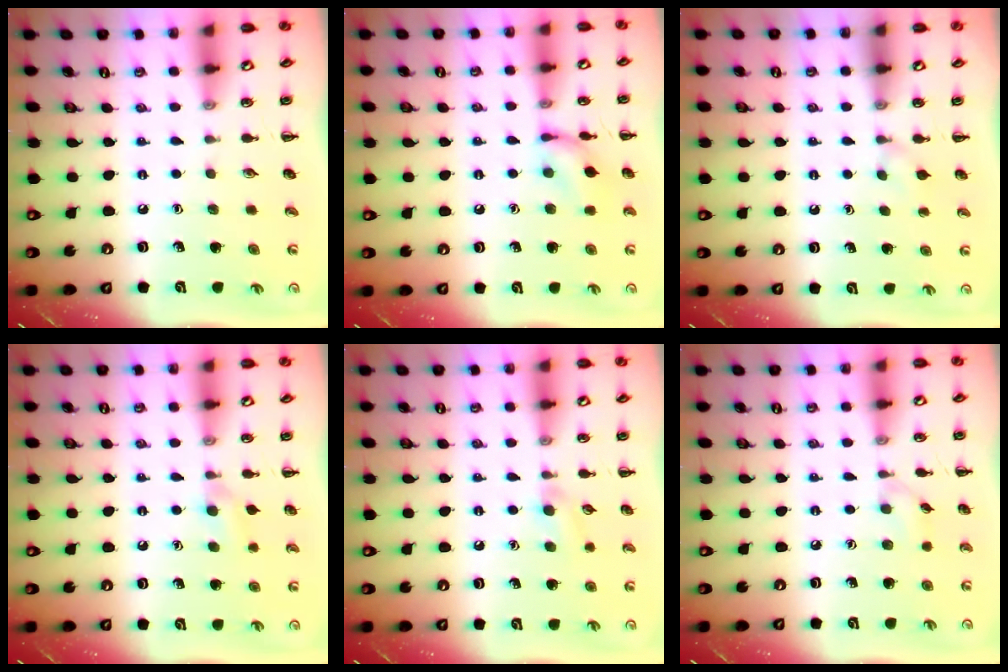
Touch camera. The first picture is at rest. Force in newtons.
{"total": 9.6, "press": 9.6, "slide": 0.6}
{"total": 1.9, "press": 1.7, "slide": 0.9}
{"total": 5.6, "press": 5.3, "slide": 1.8}
{"total": 6.0, "press": 5.8, "slide": 1.8}
{"total": 5.9, "press": 5.5, "slide": 2.2}